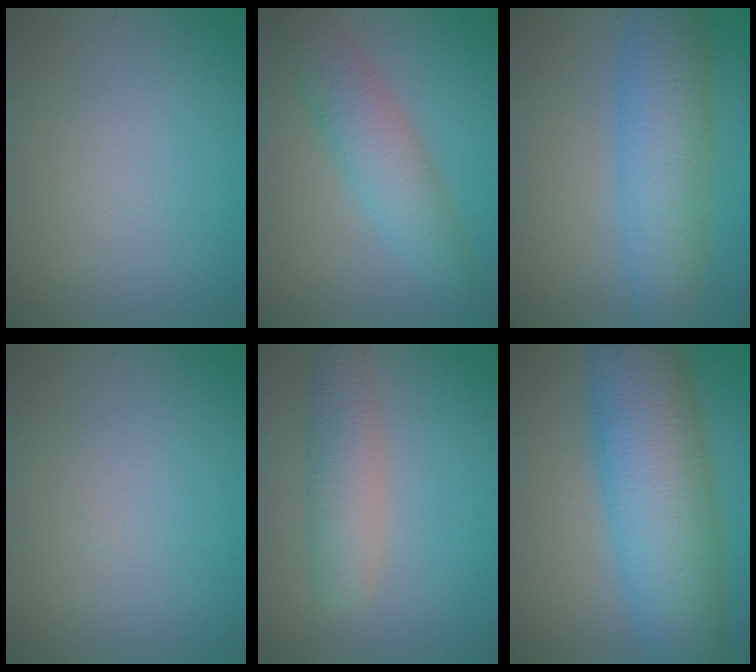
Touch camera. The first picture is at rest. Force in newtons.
{"total": 4.7, "press": 4.7, "slide": 0.2}
{"total": 6.8, "press": 6.8, "slide": 0.1}
{"total": 0.0}
{"total": 3.2, "press": 3.2, "slide": 0.3}
{"total": 11.3, "press": 11.3, "slide": 0.2}